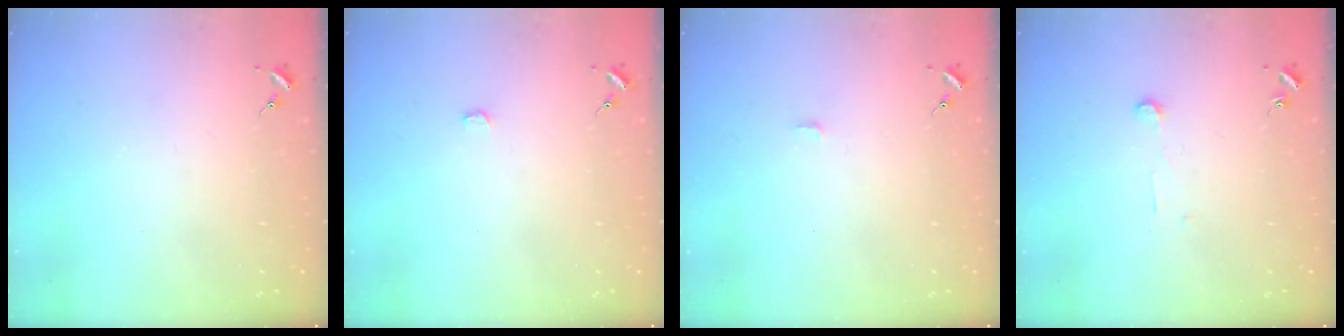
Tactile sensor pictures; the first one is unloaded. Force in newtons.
{"total": 1.9, "press": 1.9, "slide": 0.2}
{"total": 2.8, "press": 2.8, "slide": 0.2}
{"total": 3.7, "press": 3.7, "slide": 0.3}